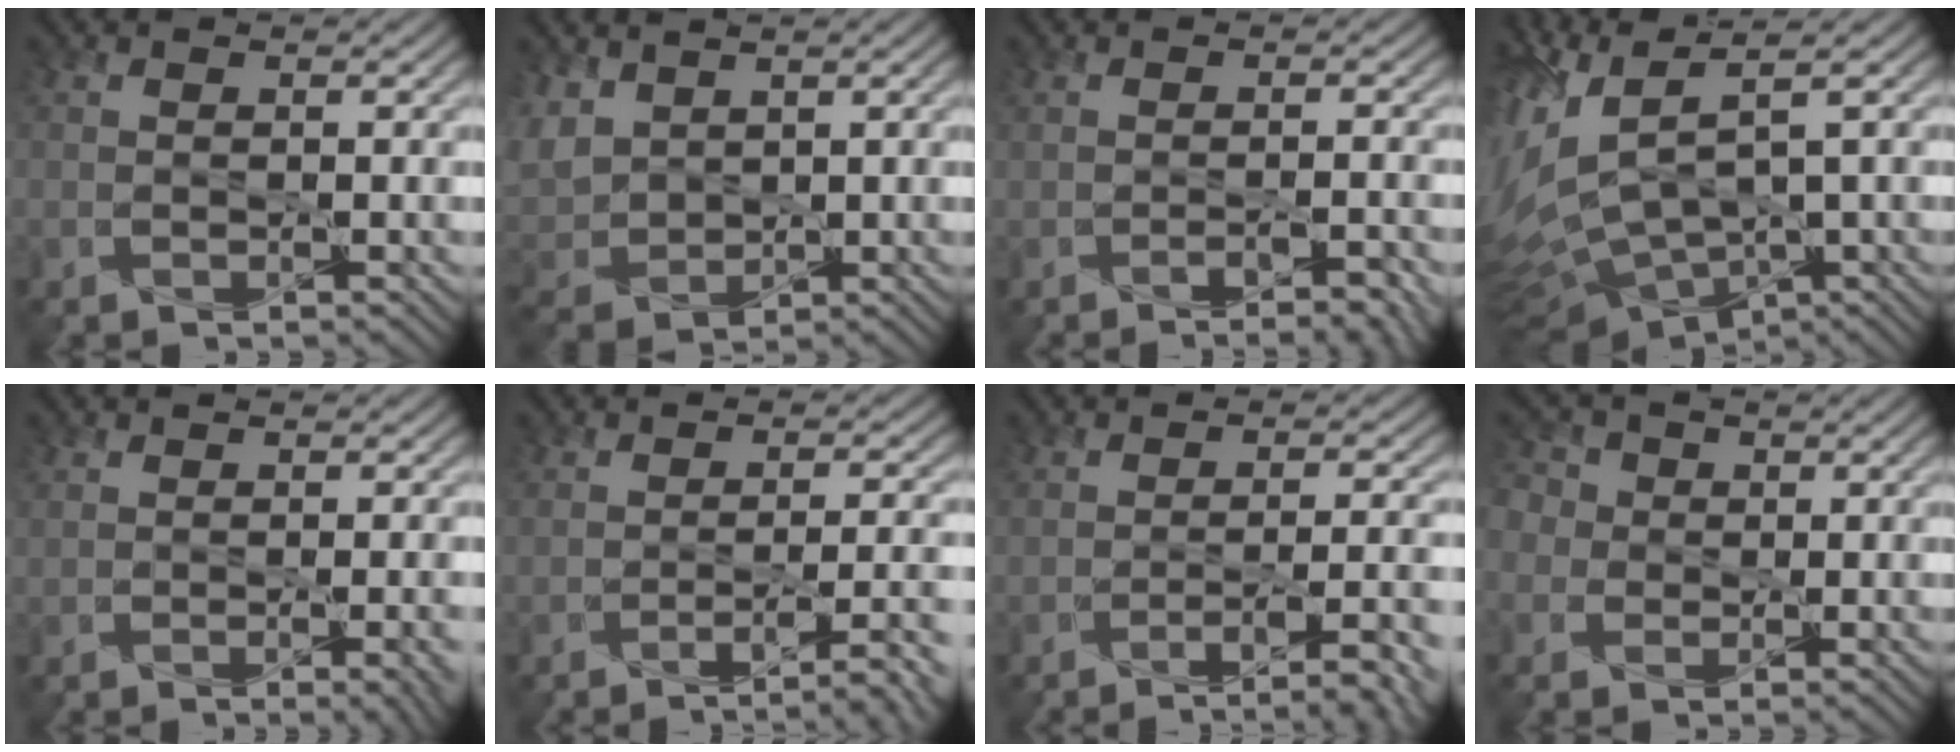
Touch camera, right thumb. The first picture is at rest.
{"total": 6.1, "force": [2.5, 4.2, 3.6], "torque": [-0.118, 0.003, 0.052]}
{"total": 3.7, "force": [-2.4, 0.7, 2.8], "torque": [-0.036, 0.005, -0.028]}
{"total": 13.1, "force": [2.1, 6.4, 11.3], "torque": [-0.309, -0.008, 0.074]}
{"total": 2.7, "force": [-0.6, 0.7, 2.6], "torque": [-0.037, -0.004, -0.001]}
{"total": 6.1, "force": [-3.0, 1.6, 5.0], "torque": [-0.068, -0.004, -0.042]}
{"total": 7.5, "force": [-4.1, 1.9, 6.0], "torque": [-0.079, -0.001, -0.053]}
{"total": 4.9, "force": [1.1, 4.3, 2.1], "torque": [-0.068, 0.016, -0.008]}